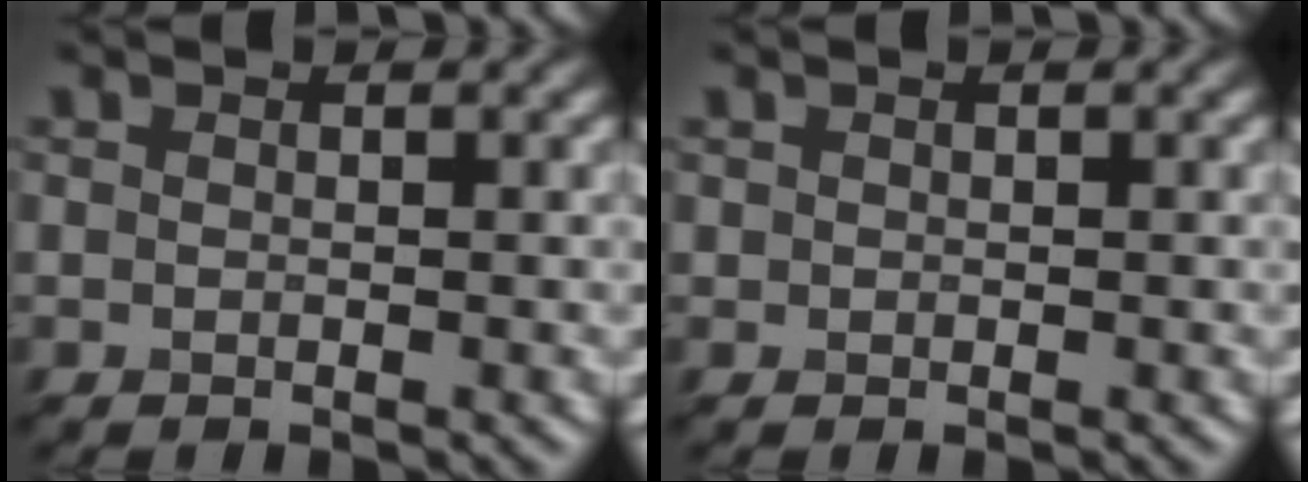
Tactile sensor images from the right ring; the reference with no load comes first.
{"total": 0.9, "force": [-0.3, -0.4, -0.7], "torque": [0.001, 0.003, 0.015]}